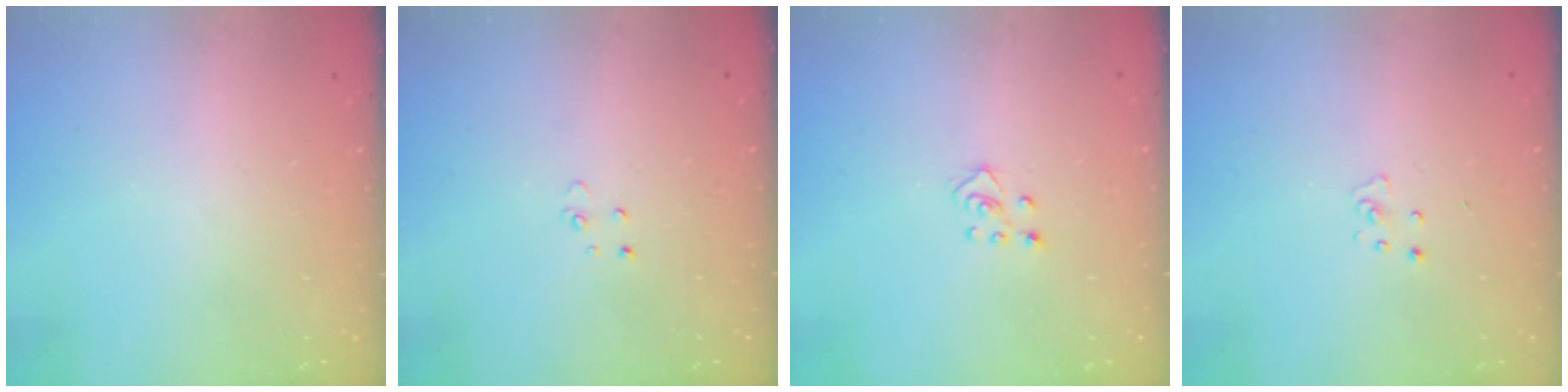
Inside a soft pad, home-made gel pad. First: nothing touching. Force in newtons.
{"total": 2.6, "press": 2.6, "slide": 0.2}
{"total": 3.1, "press": 3.1, "slide": 0.4}
{"total": 2.6, "press": 2.6, "slide": 0.2}